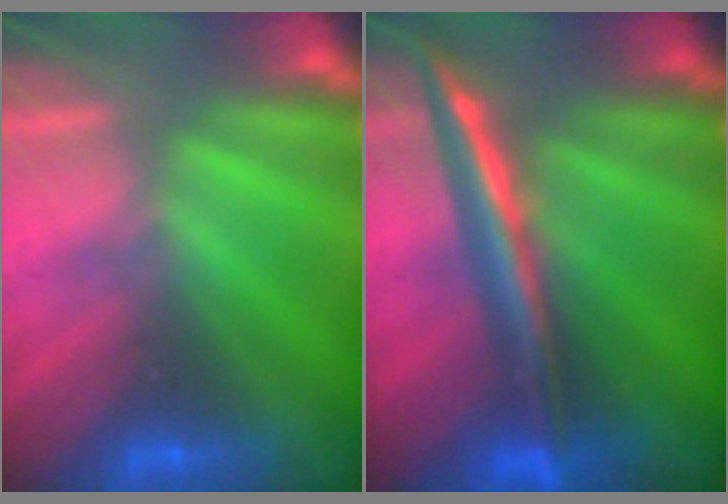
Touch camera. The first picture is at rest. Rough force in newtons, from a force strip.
{"total": 2.8}